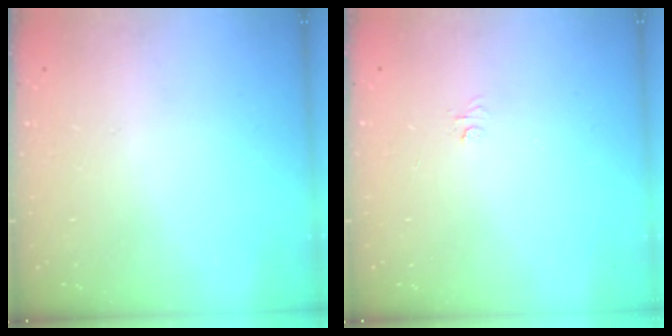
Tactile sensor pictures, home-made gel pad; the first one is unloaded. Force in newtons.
{"total": 3.1, "press": 3.0, "slide": 0.3}